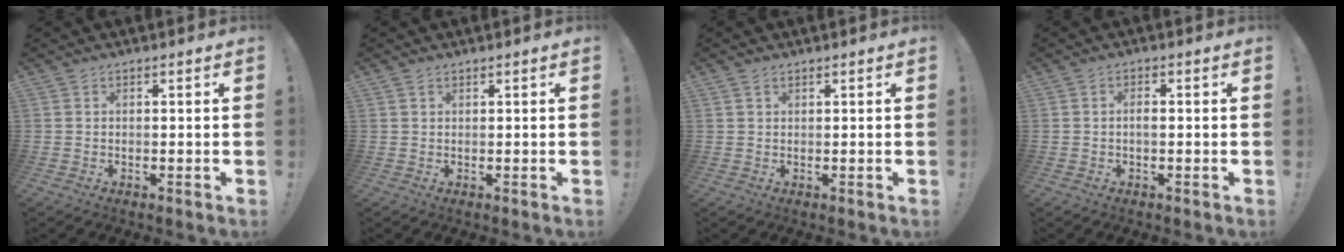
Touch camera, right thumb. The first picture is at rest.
{"total": 0.6, "force": [0.4, 0.4, 0.1], "torque": [0.004, -0.002, 0.007]}
{"total": 1.1, "force": [0.6, 0.8, 0.6], "torque": [-0.005, 0.000, 0.011]}
{"total": 2.0, "force": [-0.5, 0.7, 1.9], "torque": [-0.036, 0.005, -0.009]}